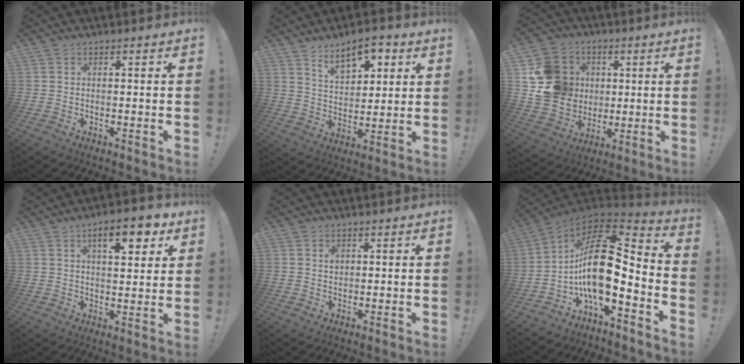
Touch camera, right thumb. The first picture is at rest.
{"total": 10.7, "force": [7.0, 5.3, 6.1], "torque": [-0.083, -0.034, 0.126]}
{"total": 16.4, "force": [2.8, 15.0, 6.2], "torque": [-0.101, 0.006, 0.077]}
{"total": 10.6, "force": [5.2, 4.1, 8.3], "torque": [-0.102, -0.017, 0.081]}
{"total": 1.4, "force": [0.6, 1.2, 0.5], "torque": [0.001, -0.003, 0.010]}
{"total": 20.0, "force": [-0.4, 9.0, 17.8], "torque": [-0.336, 0.000, -0.007]}